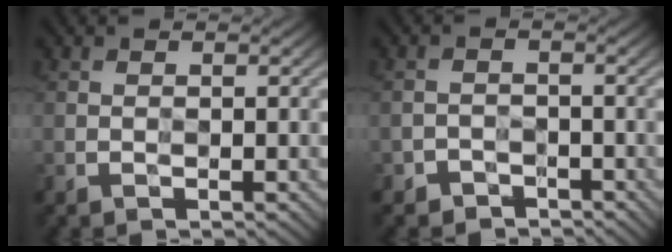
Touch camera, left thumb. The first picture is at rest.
{"total": 2.1, "force": [-1.2, 0.7, -1.5], "torque": [0.034, -0.001, -0.025]}